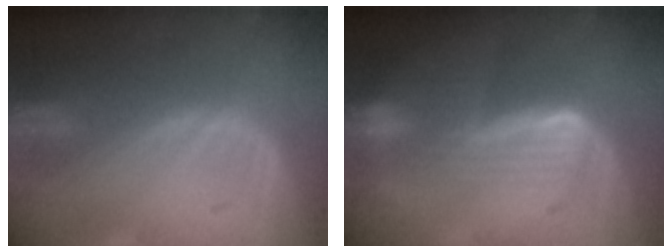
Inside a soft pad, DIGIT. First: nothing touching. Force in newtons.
{"total": 6.7, "press": 5.8, "slide": 3.4}